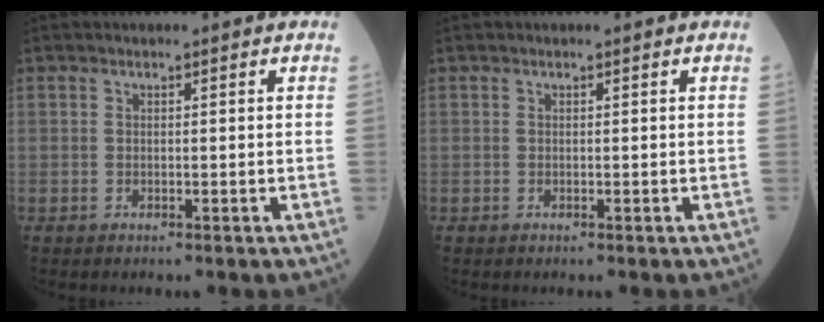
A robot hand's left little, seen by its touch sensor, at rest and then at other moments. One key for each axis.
{"total": 0.0}